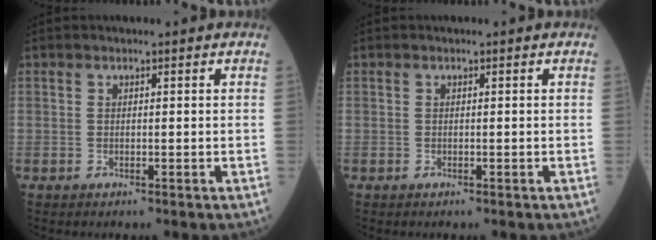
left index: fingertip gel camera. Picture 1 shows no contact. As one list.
[{"total": 0.0}]